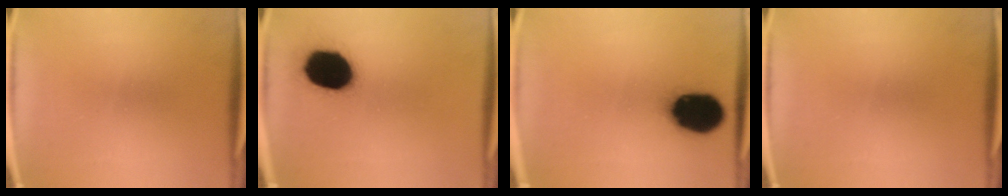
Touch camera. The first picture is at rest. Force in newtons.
{"total": 19.1}
{"total": 18.9}
{"total": 0.0}